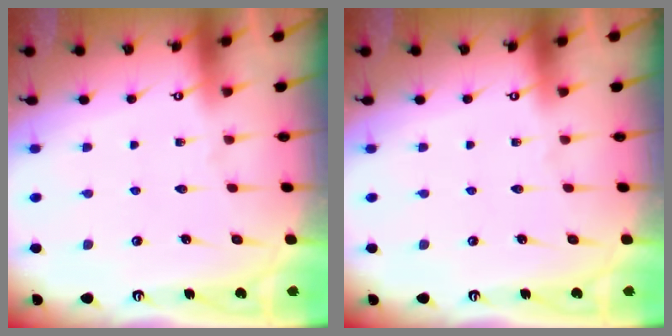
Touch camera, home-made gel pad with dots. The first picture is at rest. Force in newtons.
{"total": 0.0}